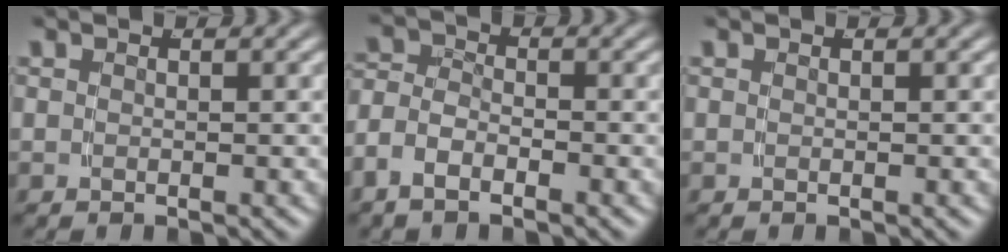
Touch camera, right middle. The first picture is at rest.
{"total": 3.5, "force": [-1.6, 2.4, 2.0], "torque": [-0.052, -0.014, -0.028]}
{"total": 0.0}